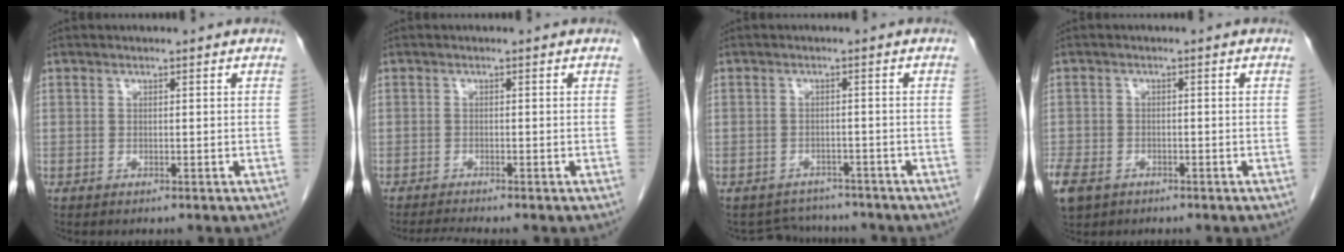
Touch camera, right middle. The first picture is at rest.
{"total": 2.2, "force": [-2.0, -0.8, 0.5], "torque": [-0.021, -0.014, -0.038]}
{"total": 5.2, "force": [-4.8, 1.9, -0.5], "torque": [0.006, 0.011, -0.064]}
{"total": 8.5, "force": [-4.8, 5.8, 3.9], "torque": [-0.108, -0.012, -0.077]}